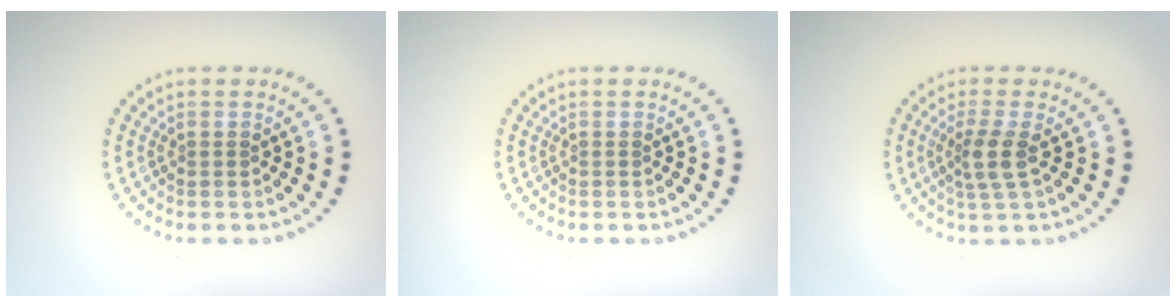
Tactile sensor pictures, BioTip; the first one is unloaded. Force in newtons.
{"total": 0.0}
{"total": 2.5, "press": 2.0, "slide": 1.6}